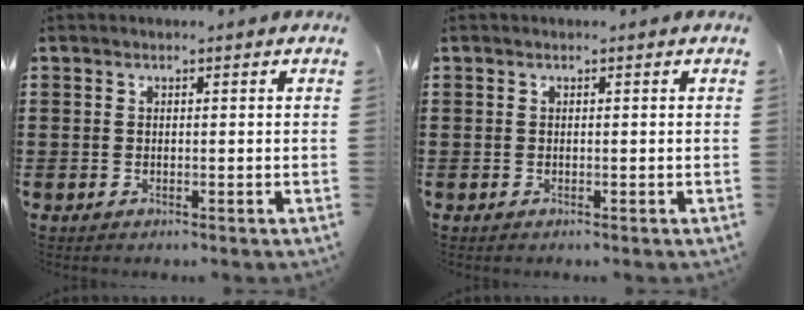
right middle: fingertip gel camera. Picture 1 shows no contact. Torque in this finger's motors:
{"motor_torque": [-0.08, 0.15, 0.00, -0.01]}